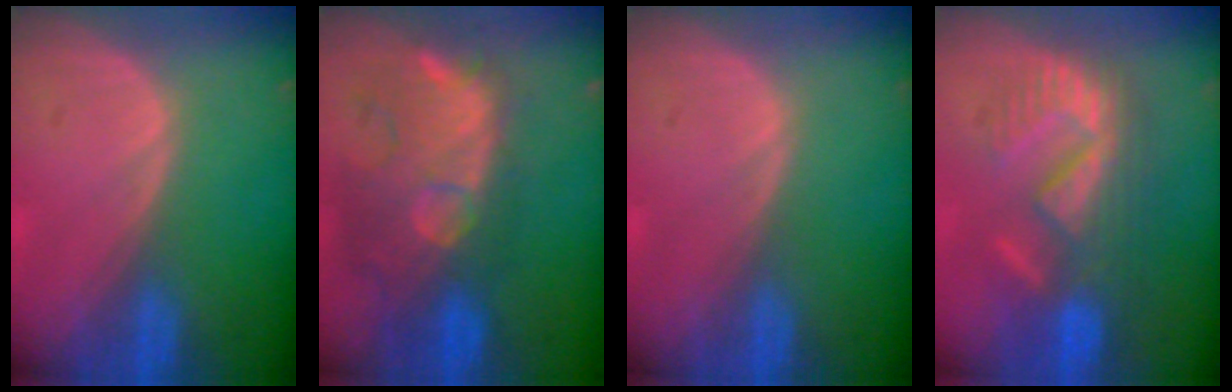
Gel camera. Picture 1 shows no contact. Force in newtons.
{"total": 11.7, "press": 10.7, "slide": 4.8}
{"total": 0.0}
{"total": 9.0, "press": 8.9, "slide": 1.8}